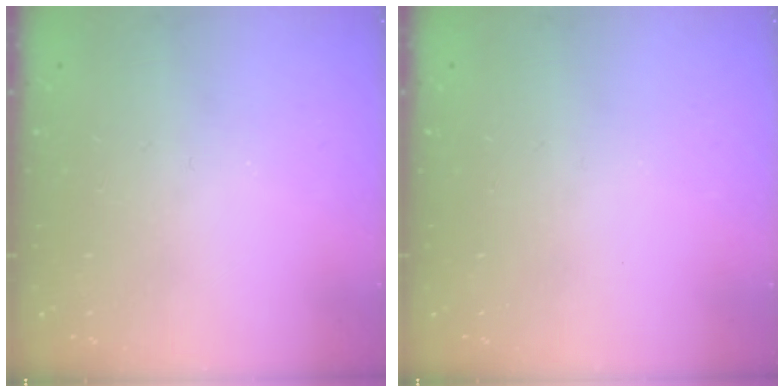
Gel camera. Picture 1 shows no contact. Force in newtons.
{"total": 0.0}